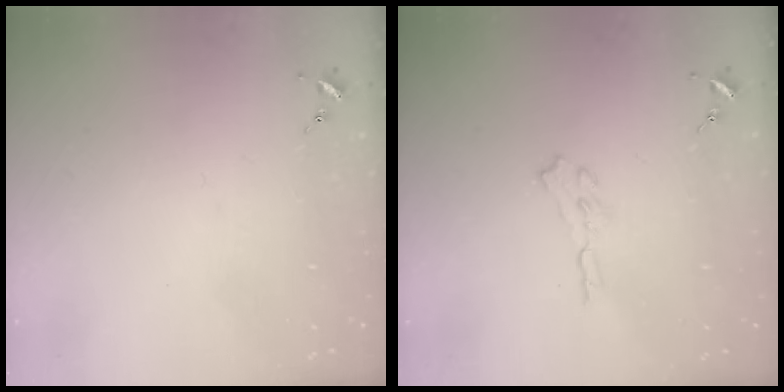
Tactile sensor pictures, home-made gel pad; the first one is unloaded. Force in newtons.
{"total": 3.8, "press": 3.8, "slide": 0.3}